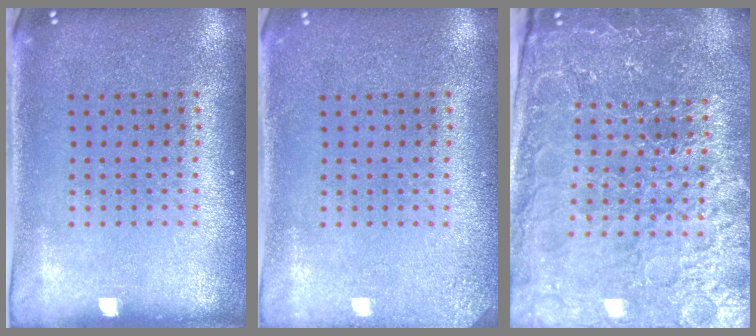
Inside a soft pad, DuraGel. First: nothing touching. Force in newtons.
{"total": 1.6, "press": 1.6, "slide": 0.2}
{"total": 4.9, "press": 4.5, "slide": 1.8}